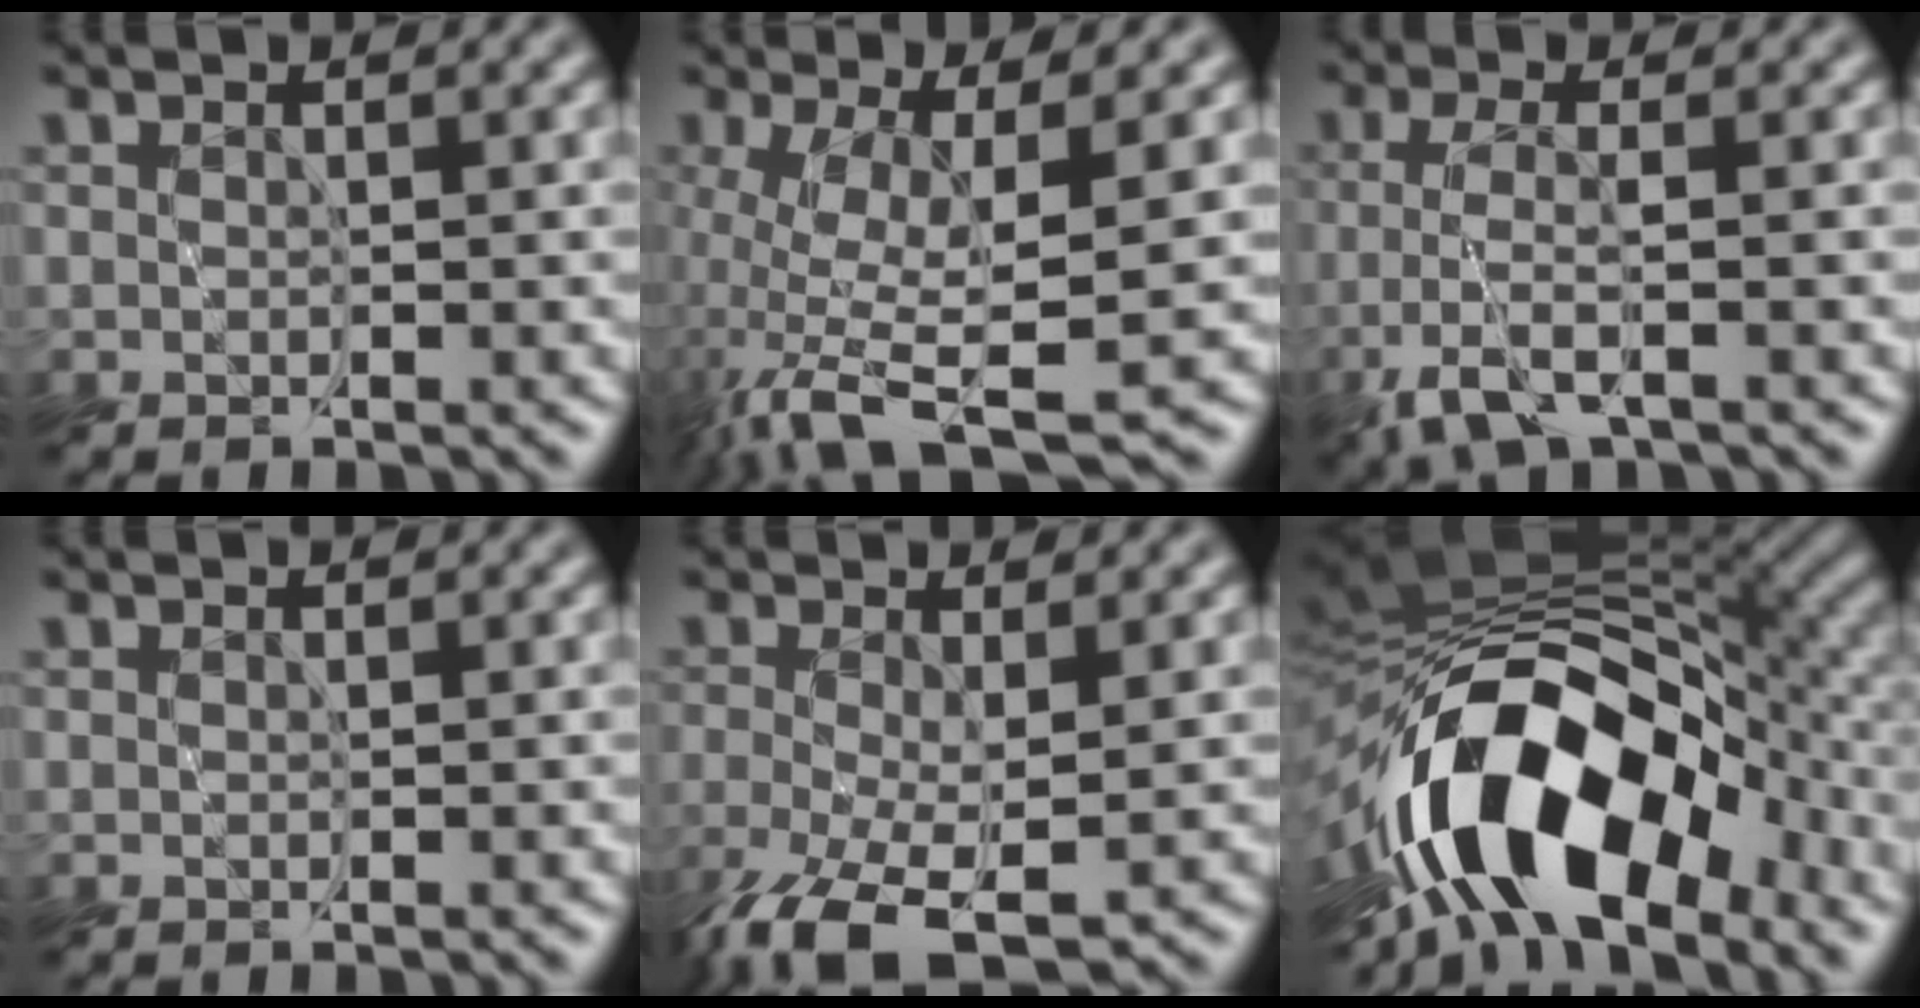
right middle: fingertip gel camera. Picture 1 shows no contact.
{"total": 9.4, "force": [-3.3, 2.8, 8.3], "torque": [-0.172, -0.016, -0.056]}
{"total": 3.4, "force": [-1.6, 0.7, 2.9], "torque": [-0.068, -0.005, -0.036]}
{"total": 0.0}
{"total": 5.7, "force": [-2.6, 2.3, 4.5], "torque": [-0.111, -0.021, -0.045]}
{"total": 13.6, "force": [-6.8, 6.3, 9.9], "torque": [-0.160, -0.001, -0.118]}